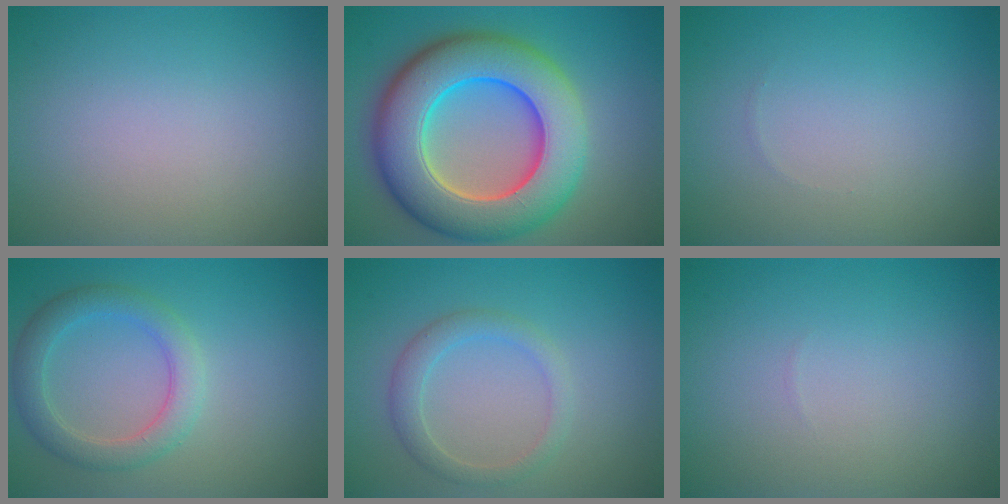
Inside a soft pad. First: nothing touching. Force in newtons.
{"total": 12.4, "press": 12.4, "slide": 0.2}
{"total": 0.0}
{"total": 3.5, "press": 3.5, "slide": 0.3}
{"total": 2.3, "press": 2.3, "slide": 0.1}
{"total": 0.0}